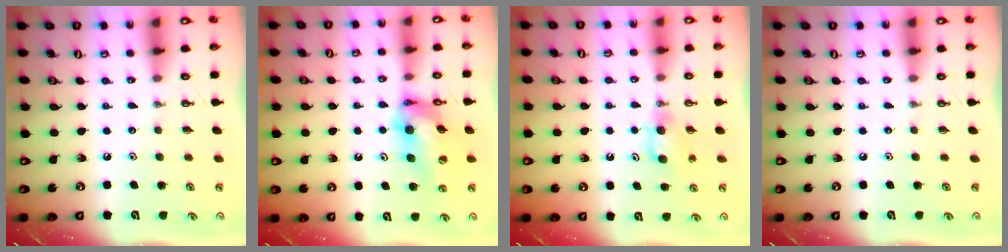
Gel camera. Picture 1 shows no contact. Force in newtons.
{"total": 12.5, "press": 12.4, "slide": 1.6}
{"total": 5.2, "press": 5.2, "slide": 0.2}
{"total": 0.0}